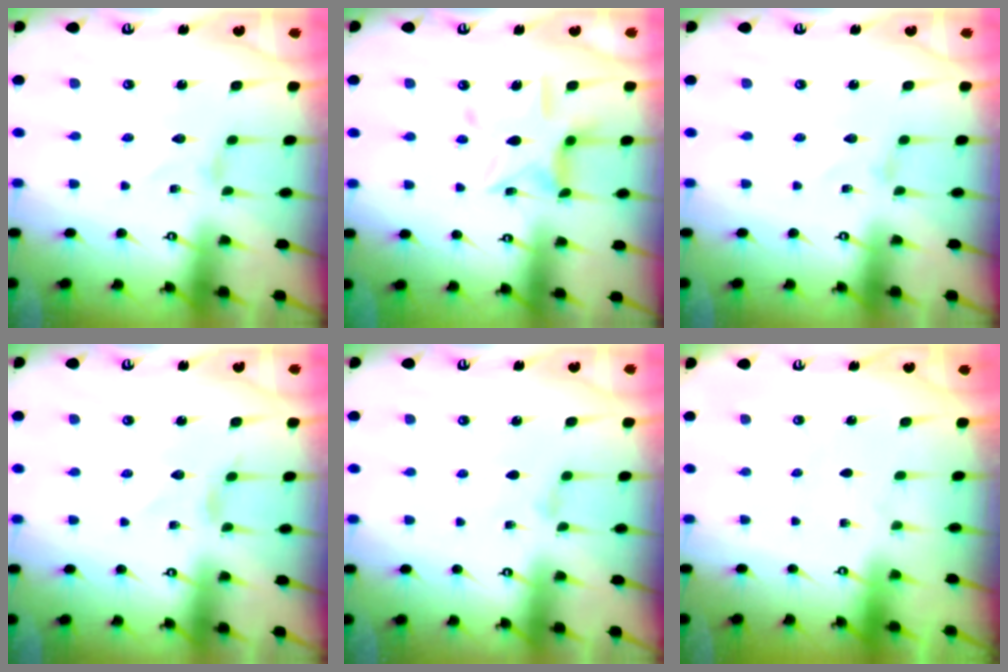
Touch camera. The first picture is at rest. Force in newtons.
{"total": 11.8, "press": 11.8, "slide": 1.1}
{"total": 0.0}
{"total": 2.3, "press": 2.3, "slide": 0.2}
{"total": 1.4, "press": 1.4, "slide": 0.4}
{"total": 0.0}